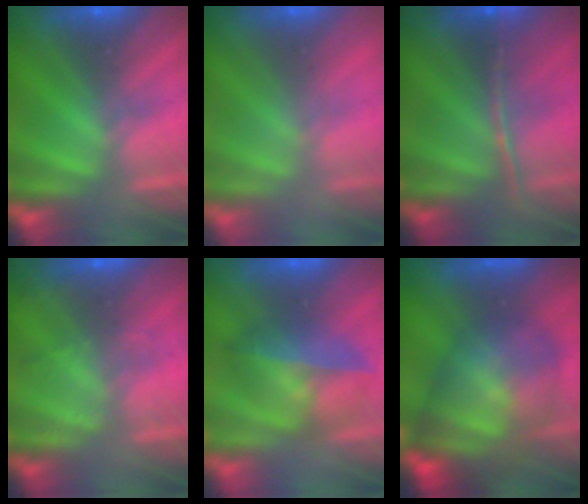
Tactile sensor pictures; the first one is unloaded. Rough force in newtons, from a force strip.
{"total": 2.7}
{"total": 1.6}
{"total": 2.0}
{"total": 4.6}
{"total": 7.6}